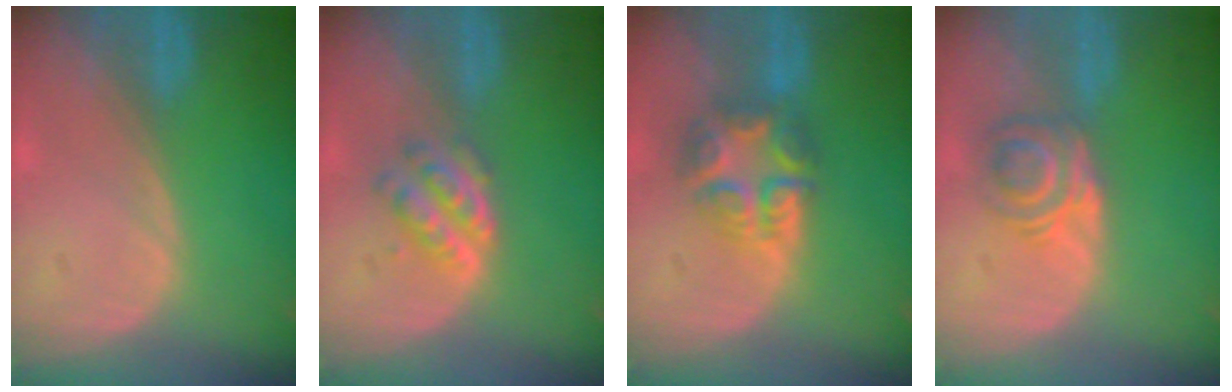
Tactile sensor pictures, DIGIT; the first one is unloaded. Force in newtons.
{"total": 4.8, "press": 4.4, "slide": 2.1}
{"total": 7.6, "press": 6.7, "slide": 3.6}
{"total": 5.8, "press": 4.9, "slide": 3.2}